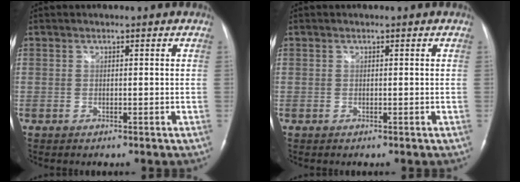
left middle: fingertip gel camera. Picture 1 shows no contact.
{"total": 0.0}